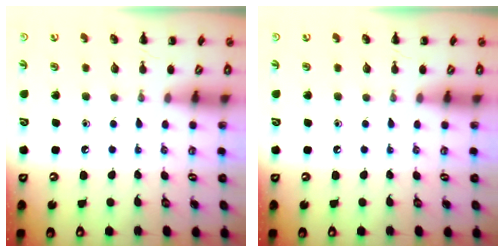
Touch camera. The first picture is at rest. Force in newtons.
{"total": 0.0}